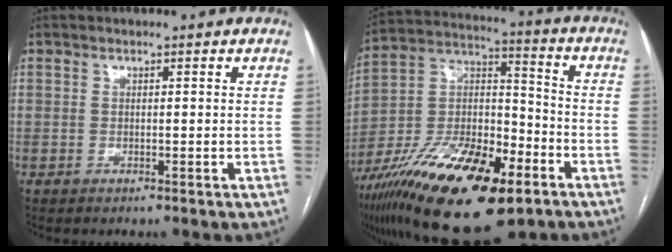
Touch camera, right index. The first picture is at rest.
{"total": 25.2, "force": [-15.0, 8.1, 18.5], "torque": [-0.341, -0.007, -0.255]}